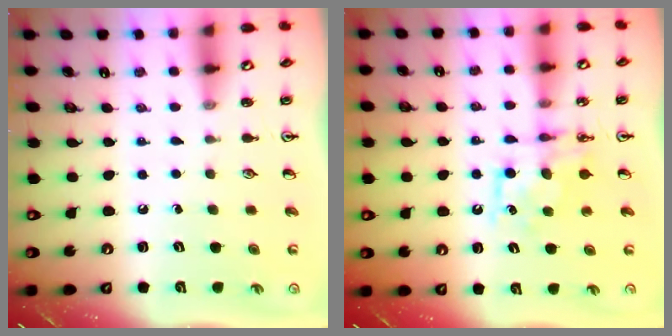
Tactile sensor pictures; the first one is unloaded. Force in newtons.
{"total": 7.8, "press": 7.8, "slide": 0.3}